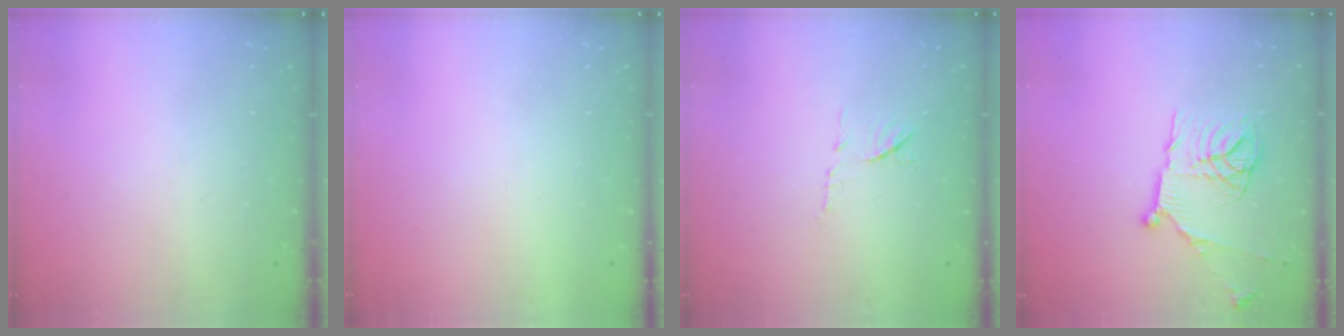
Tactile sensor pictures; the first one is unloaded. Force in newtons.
{"total": 1.7, "press": 1.6, "slide": 0.1}
{"total": 7.1, "press": 7.1, "slide": 1.0}
{"total": 15.2, "press": 15.2, "slide": 0.8}